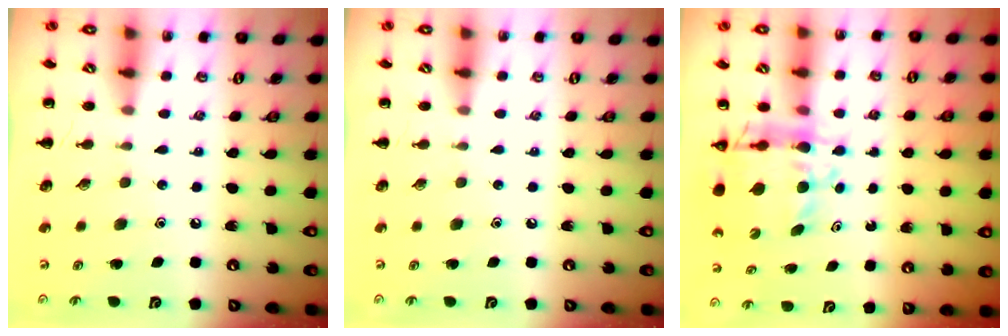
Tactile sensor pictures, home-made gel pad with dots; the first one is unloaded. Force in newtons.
{"total": 0.0}
{"total": 10.2, "press": 9.6, "slide": 3.5}